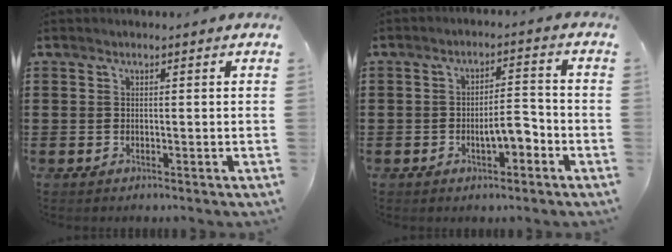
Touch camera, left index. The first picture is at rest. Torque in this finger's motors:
{"motor_torque": [0.46, 0.37, 0.15, 0.09]}